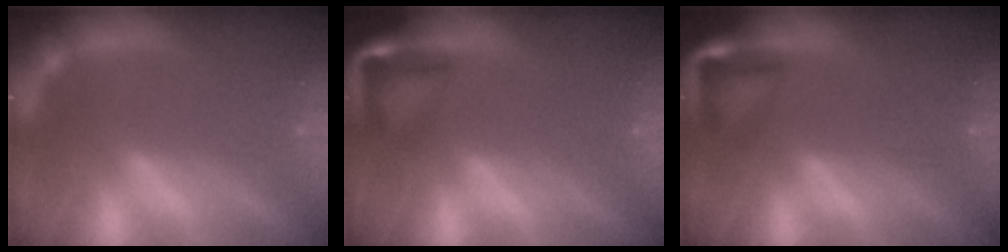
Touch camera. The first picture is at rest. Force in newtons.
{"total": 5.5}
{"total": 5.0}